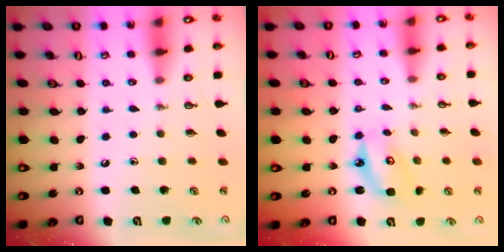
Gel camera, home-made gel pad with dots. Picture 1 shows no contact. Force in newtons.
{"total": 6.5, "press": 6.5, "slide": 0.5}